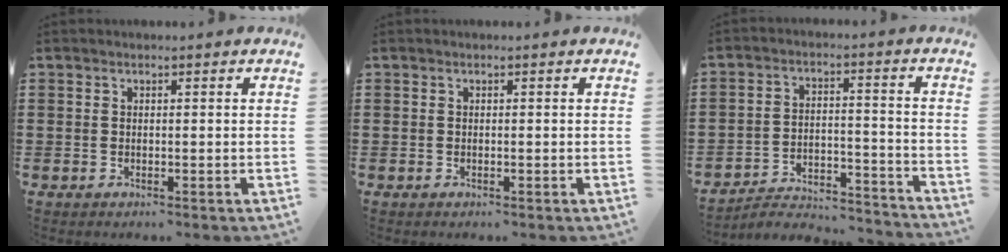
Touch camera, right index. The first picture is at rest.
{"total": 0.0}
{"total": 4.0, "force": [-3.8, 0.7, 0.9], "torque": [-0.023, -0.001, -0.082]}